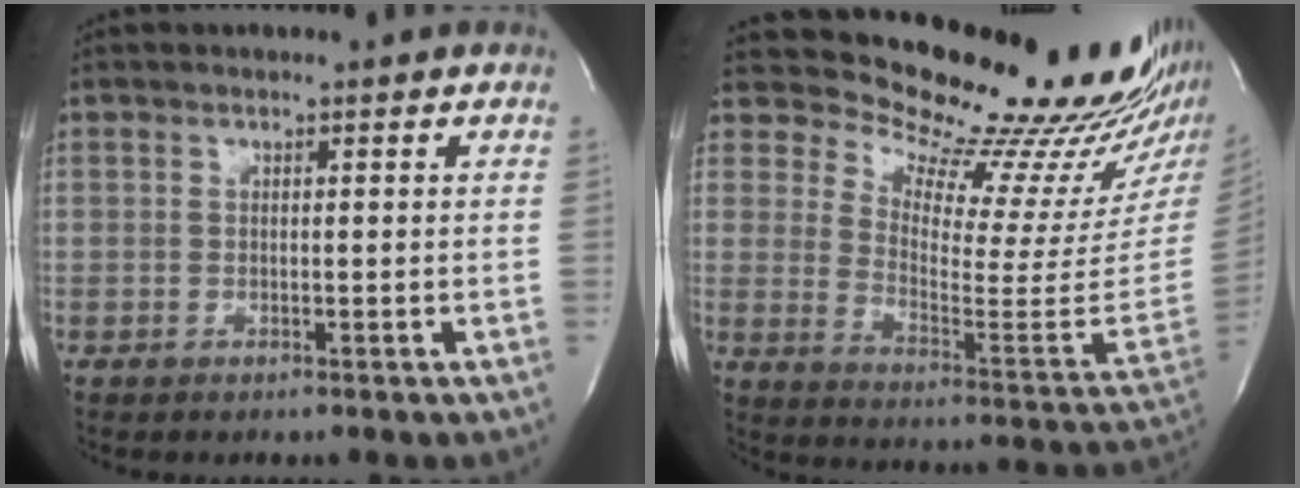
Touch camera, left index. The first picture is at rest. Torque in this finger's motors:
{"motor_torque": [1.10, -1.04, 0.27, 0.02]}